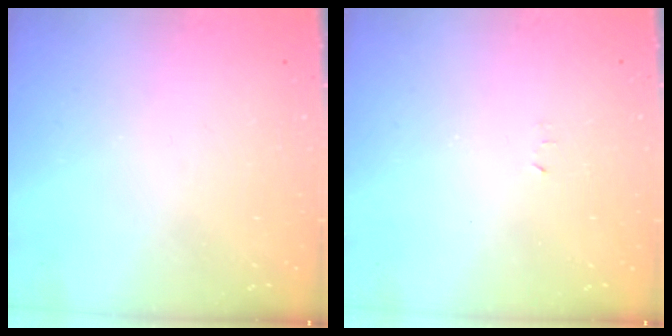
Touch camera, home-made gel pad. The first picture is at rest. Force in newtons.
{"total": 2.4, "press": 2.4, "slide": 0.4}